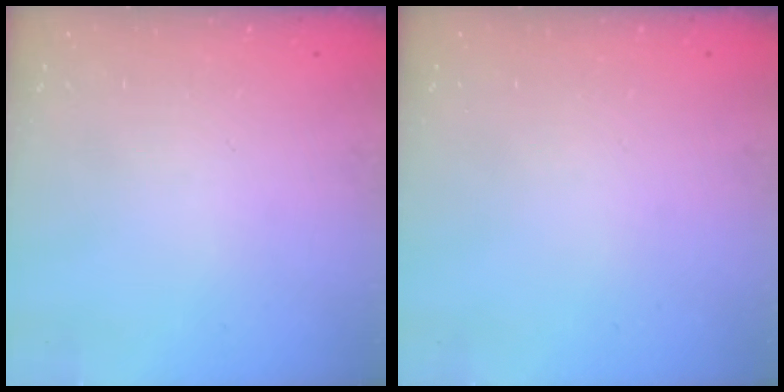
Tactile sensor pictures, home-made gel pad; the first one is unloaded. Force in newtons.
{"total": 0.0}